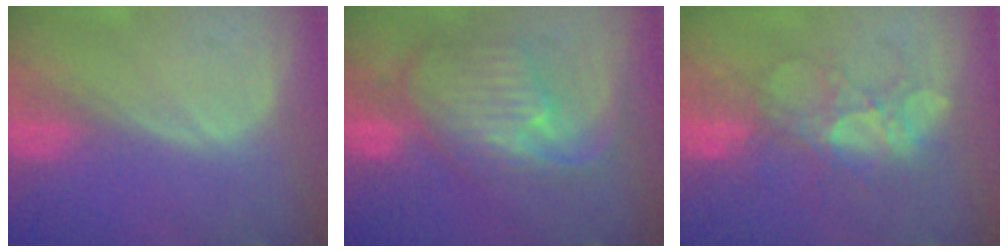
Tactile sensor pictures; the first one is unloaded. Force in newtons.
{"total": 10.7, "press": 9.5, "slide": 4.9}
{"total": 6.8, "press": 6.6, "slide": 1.6}